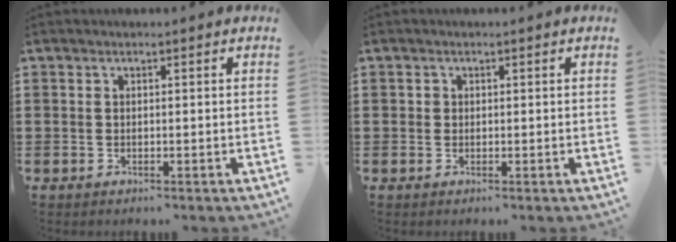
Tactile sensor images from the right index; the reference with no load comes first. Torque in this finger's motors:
{"motor_torque": [-0.11, 0.11, 0.04, 0.00]}